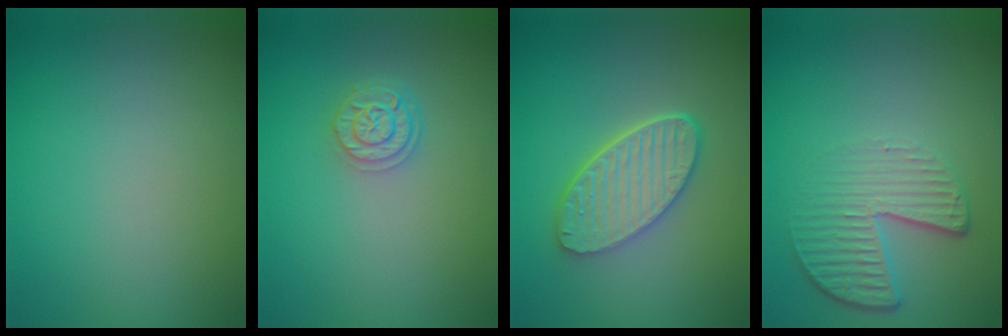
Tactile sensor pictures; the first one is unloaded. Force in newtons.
{"total": 2.8, "press": 2.3, "slide": 1.5}
{"total": 5.7, "press": 4.5, "slide": 3.5}
{"total": 4.5, "press": 3.0, "slide": 3.3}